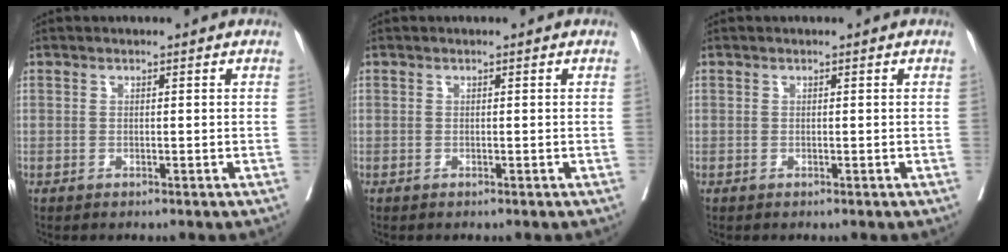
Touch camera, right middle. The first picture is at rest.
{"total": 0.0}
{"total": 0.0}